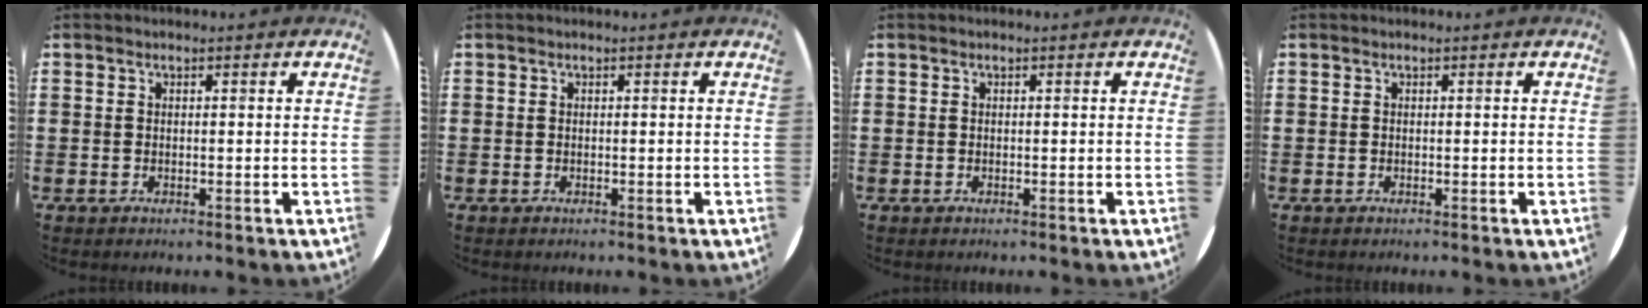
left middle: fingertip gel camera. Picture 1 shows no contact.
{"total": 0.0}
{"total": 0.0}
{"total": 0.0}